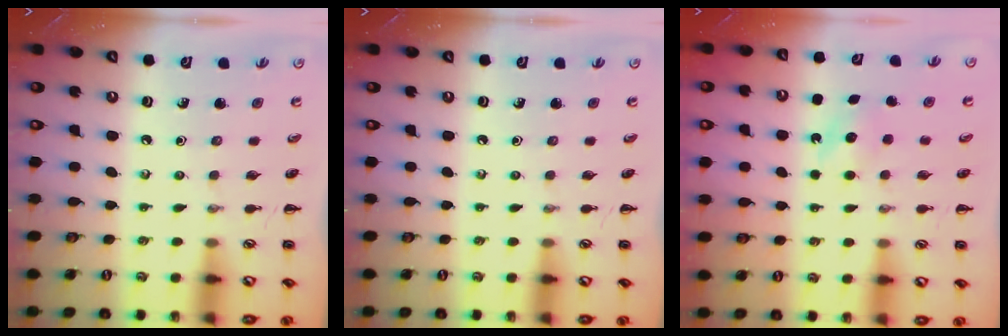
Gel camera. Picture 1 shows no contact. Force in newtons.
{"total": 0.0}
{"total": 4.2, "press": 4.1, "slide": 1.1}